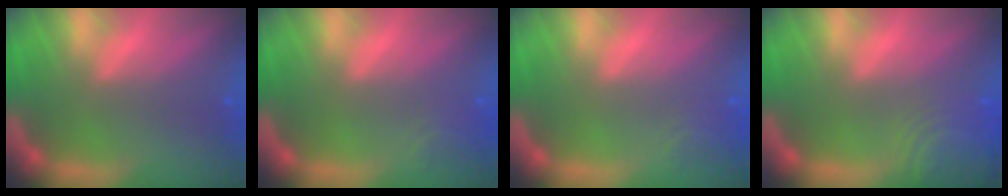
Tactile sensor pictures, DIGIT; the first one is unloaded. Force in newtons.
{"total": 1.4}
{"total": 1.4}
{"total": 6.1}